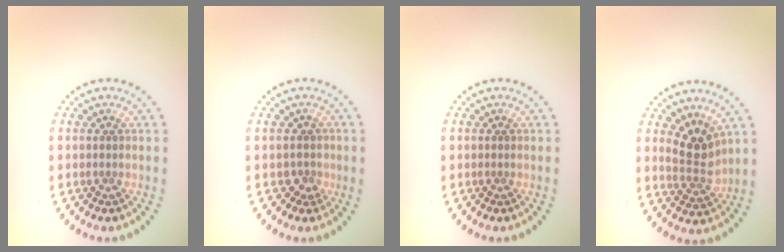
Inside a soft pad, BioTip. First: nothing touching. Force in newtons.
{"total": 1.4, "press": 1.1, "slide": 0.9}
{"total": 0.0}
{"total": 2.9, "press": 2.5, "slide": 1.4}